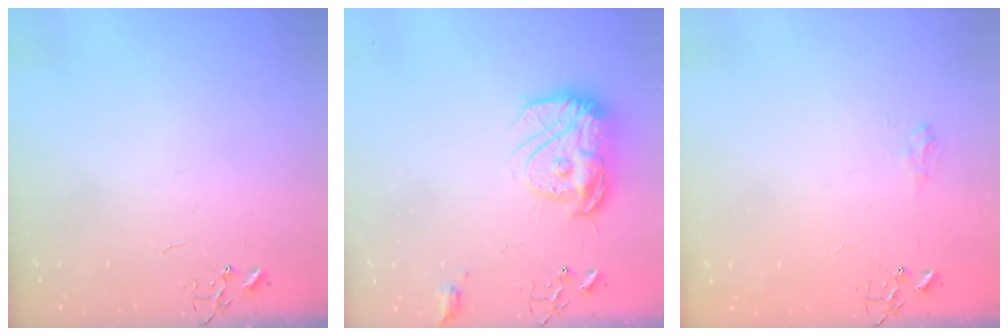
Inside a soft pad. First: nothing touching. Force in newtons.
{"total": 16.1, "press": 16.0, "slide": 1.4}
{"total": 7.9, "press": 7.8, "slide": 1.0}